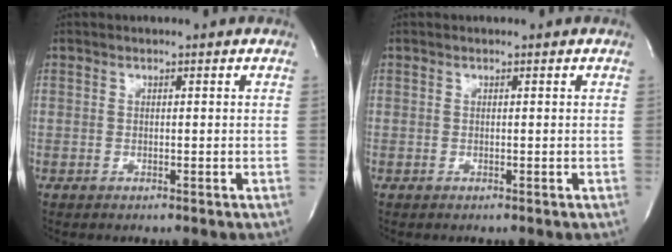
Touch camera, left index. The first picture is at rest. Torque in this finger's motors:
{"motor_torque": [0.00, 0.00, 0.00, 0.00]}